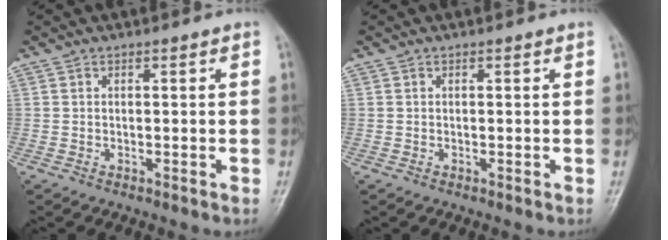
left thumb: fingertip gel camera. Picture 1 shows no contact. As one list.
[{"total": 0.0}]